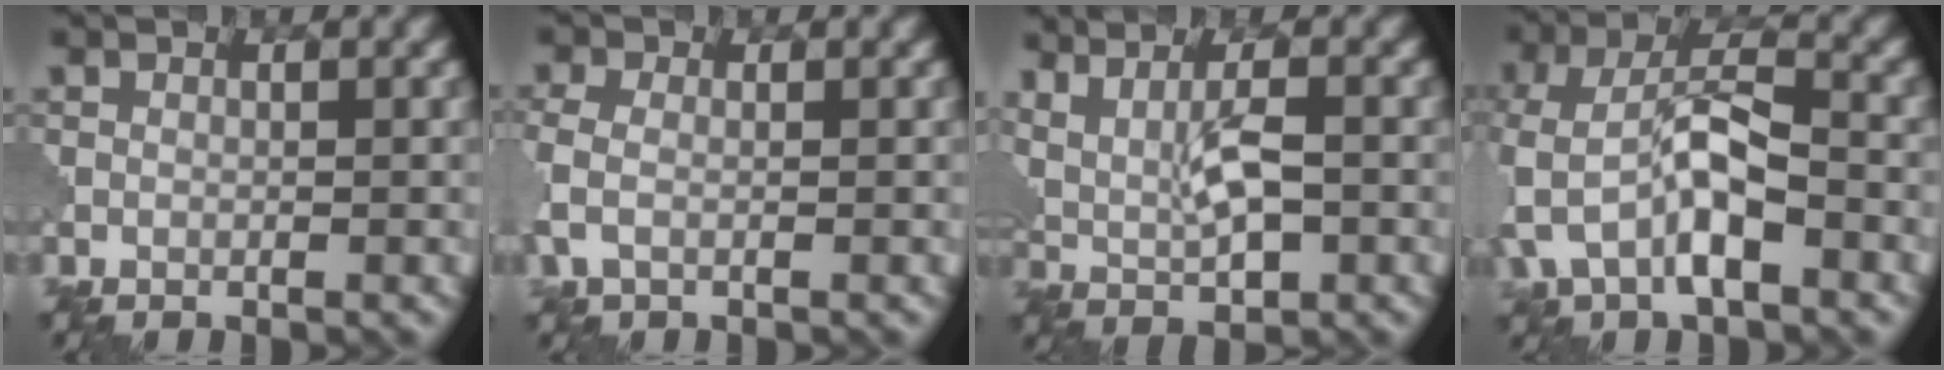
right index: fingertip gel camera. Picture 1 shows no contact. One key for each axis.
{"total": 2.8, "fx": -0.3, "fy": 1.9, "fz": 2.1, "tx": -0.058, "ty": -0.002, "tz": -0.016}
{"total": 3.7, "fx": 1.3, "fy": 1.2, "fz": 3.3, "tx": -0.068, "ty": -0.007, "tz": 0.032}
{"total": 7.5, "fx": -2.4, "fy": 3.8, "fz": 6.0, "tx": -0.128, "ty": 0.010, "tz": -0.050}